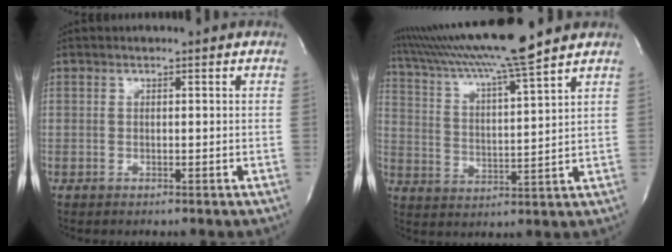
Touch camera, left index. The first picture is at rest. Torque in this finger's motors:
{"motor_torque": [1.25, -0.89, 0.78, 0.14]}